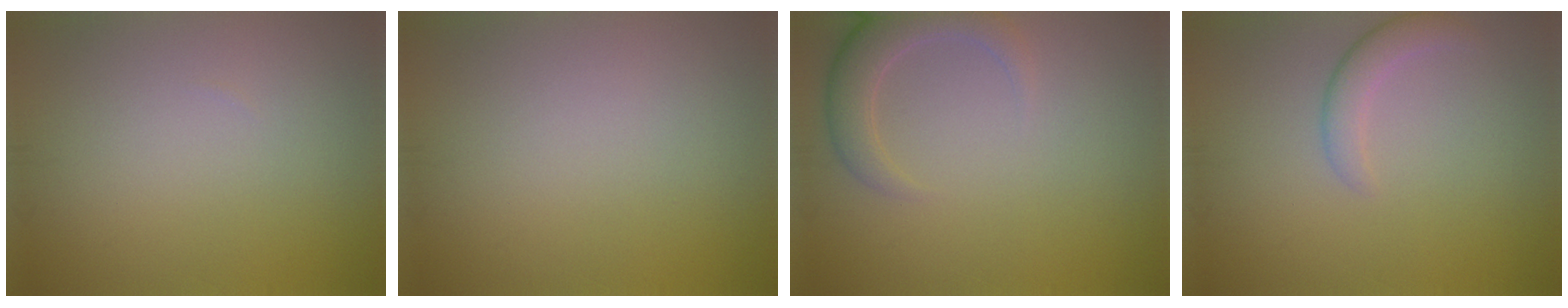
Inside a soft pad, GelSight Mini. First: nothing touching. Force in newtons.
{"total": 0.0}
{"total": 3.6, "press": 3.5, "slide": 0.5}
{"total": 2.2, "press": 2.2, "slide": 0.2}